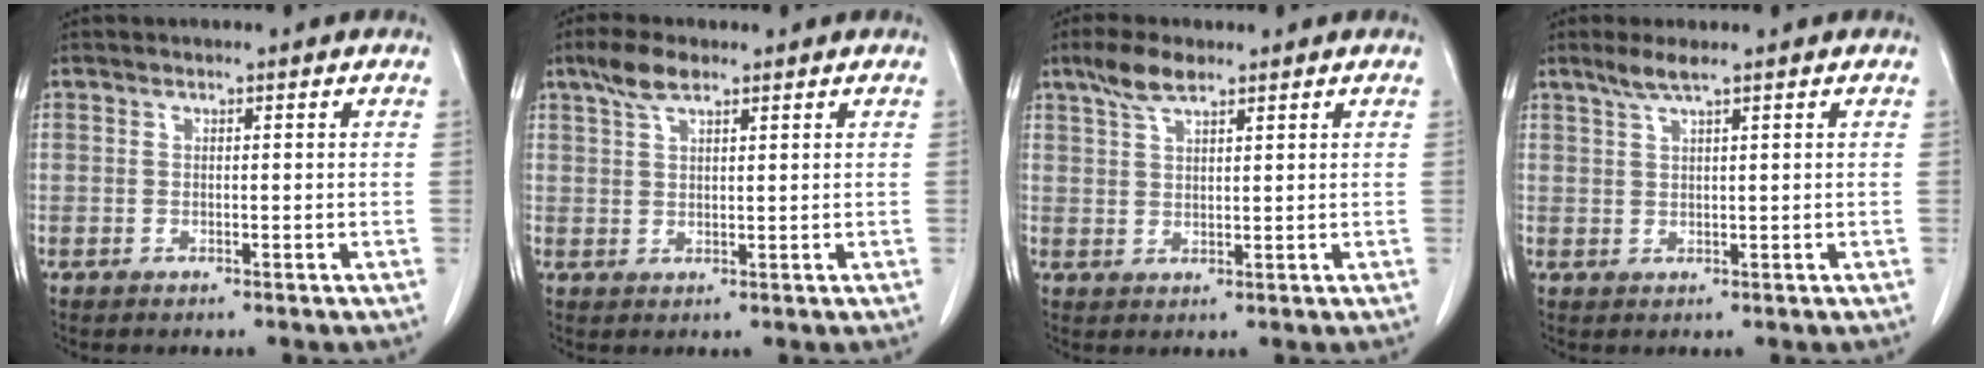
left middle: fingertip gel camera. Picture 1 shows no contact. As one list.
[{"total": 4.2, "force": [3.0, 1.1, 2.8], "torque": [-0.066, 0.010, 0.061]}, {"total": 4.7, "force": [3.4, 1.1, 3.0], "torque": [-0.068, 0.009, 0.068]}, {"total": 2.7, "force": [2.0, -0.3, 1.8], "torque": [-0.048, 0.003, 0.046]}]